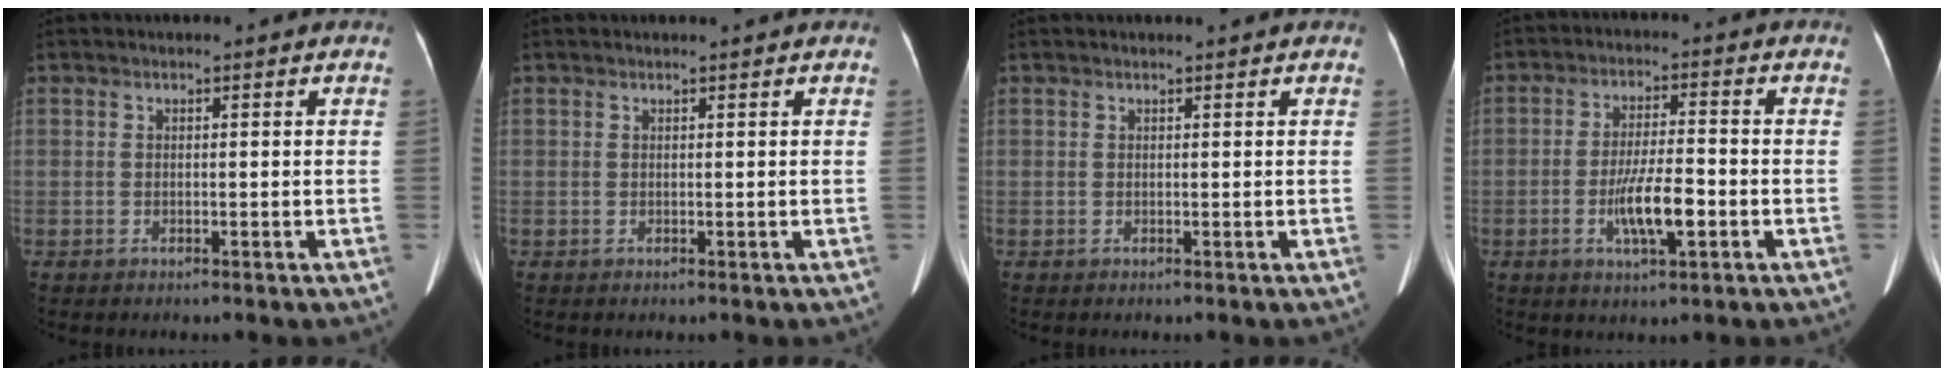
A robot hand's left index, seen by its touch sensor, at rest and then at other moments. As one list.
[{"total": 0.8, "force": [0.8, 0.0, 0.2], "torque": [-0.009, 0.007, 0.011]}, {"total": 1.0, "force": [1.0, 0.0, 0.3], "torque": [-0.011, 0.009, 0.015]}, {"total": 7.2, "force": [-2.3, 1.3, 6.7], "torque": [-0.130, -0.003, -0.039]}]